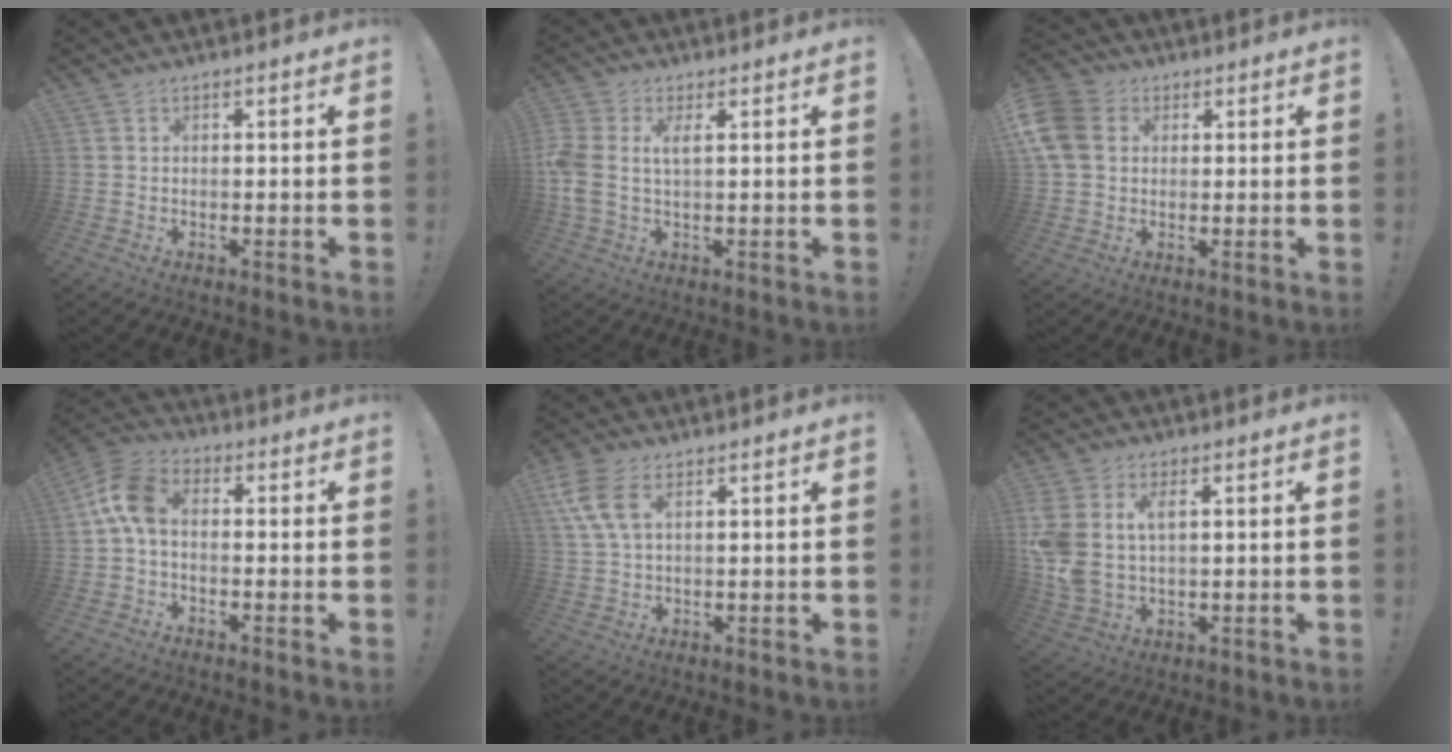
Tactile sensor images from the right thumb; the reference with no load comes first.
{"total": 5.4, "force": [1.1, 2.6, 4.5], "torque": [-0.088, -0.009, 0.017]}
{"total": 11.5, "force": [2.2, 9.4, 6.3], "torque": [-0.123, 0.000, 0.045]}
{"total": 9.3, "force": [0.6, 5.7, 7.3], "torque": [-0.141, 0.008, 0.018]}
{"total": 8.6, "force": [3.9, 4.0, 6.6], "torque": [-0.136, -0.007, 0.076]}
{"total": 8.8, "force": [3.1, 5.7, 5.9], "torque": [-0.119, -0.006, 0.060]}